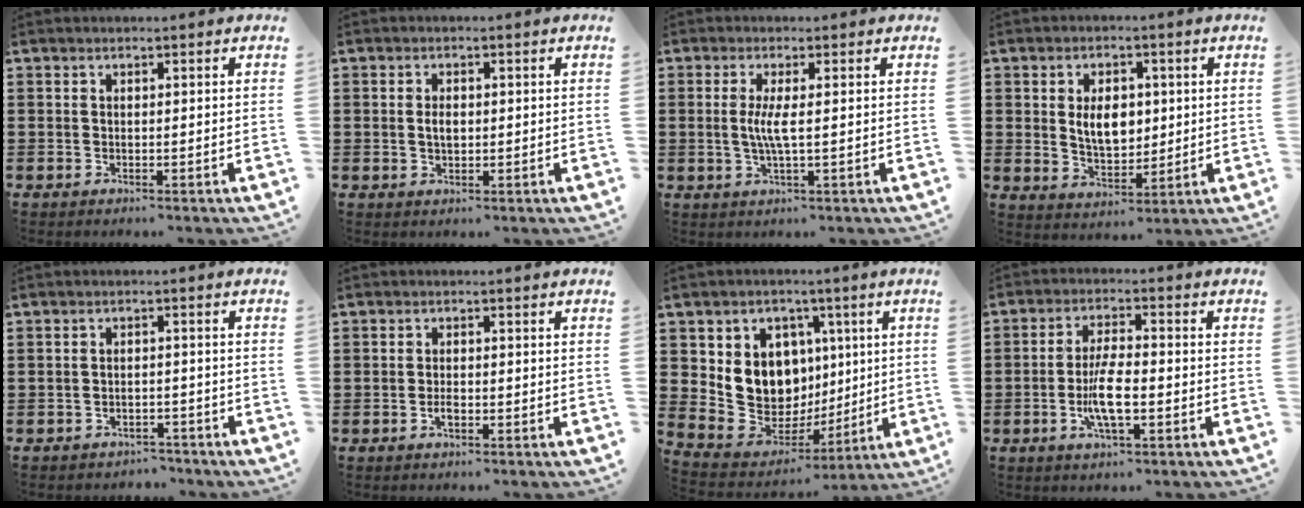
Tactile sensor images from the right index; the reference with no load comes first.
{"total": 2.1, "force": [0.1, 1.1, 1.8], "torque": [-0.037, 0.005, 0.000]}
{"total": 3.7, "force": [0.0, 0.1, 3.7], "torque": [-0.084, -0.012, -0.006]}
{"total": 6.2, "force": [0.9, 3.9, 4.6], "torque": [-0.076, 0.004, 0.008]}
{"total": 2.0, "force": [-1.9, 0.7, -0.1], "torque": [-0.005, 0.002, -0.041]}
{"total": 1.9, "force": [-1.0, 0.8, 1.4], "torque": [-0.027, 0.002, -0.018]}
{"total": 10.5, "force": [1.7, 9.6, 3.8], "torque": [-0.099, -0.022, 0.037]}
{"total": 6.5, "force": [-1.8, 1.8, 6.0], "torque": [-0.128, -0.006, -0.037]}